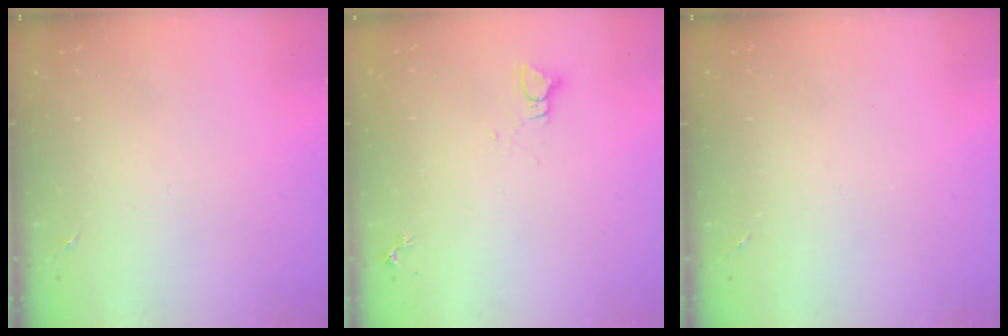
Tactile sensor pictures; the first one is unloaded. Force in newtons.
{"total": 2.8, "press": 2.8, "slide": 0.1}
{"total": 0.0}